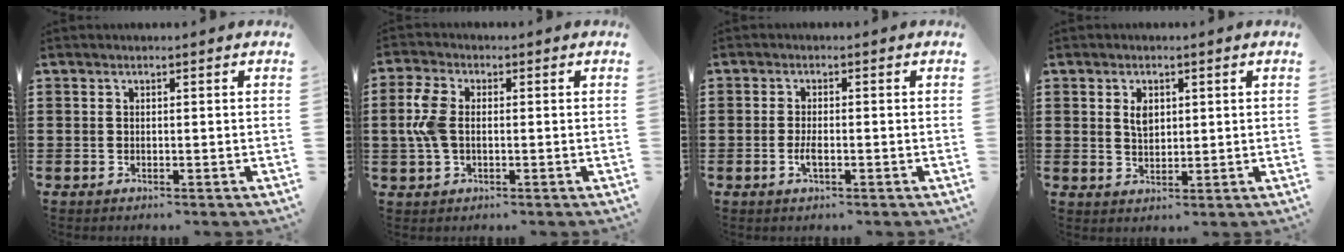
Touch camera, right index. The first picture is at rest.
{"total": 5.7, "force": [0.2, 3.5, 4.5], "torque": [-0.127, -0.002, -0.007]}
{"total": 2.2, "force": [-0.7, 0.7, 2.0], "torque": [-0.044, -0.004, -0.014]}
{"total": 2.7, "force": [0.9, 1.7, 1.9], "torque": [-0.036, 0.003, 0.014]}